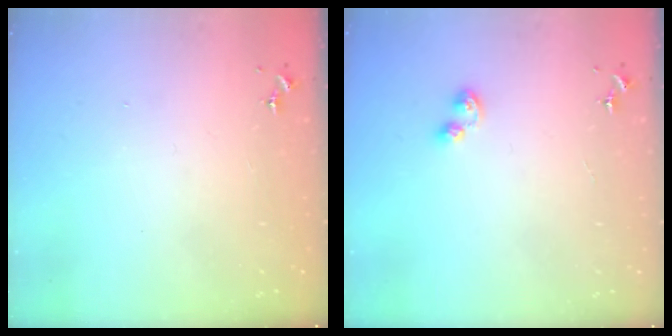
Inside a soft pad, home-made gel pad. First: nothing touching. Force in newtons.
{"total": 5.4, "press": 5.4, "slide": 0.8}